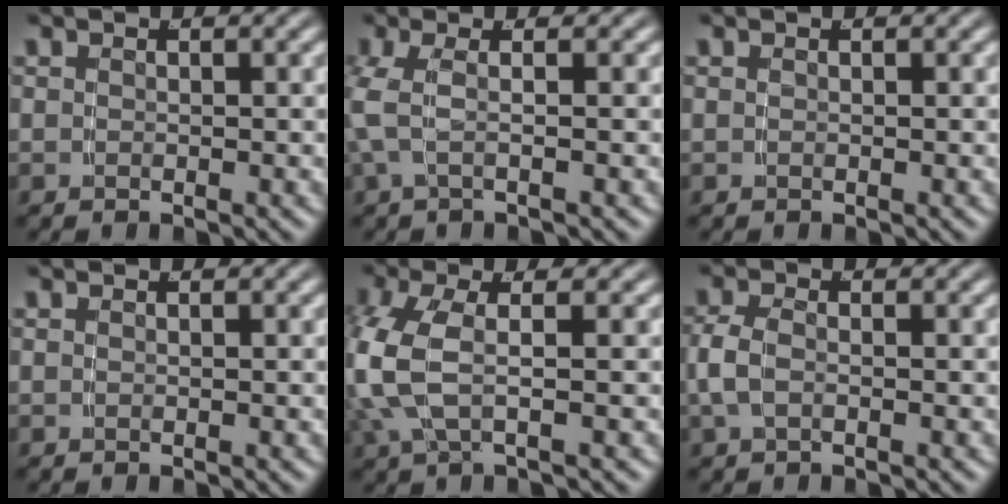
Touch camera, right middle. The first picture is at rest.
{"total": 2.9, "force": [0.2, 0.8, 2.7], "torque": [-0.066, 0.006, 0.002]}
{"total": 0.0}
{"total": 0.0}
{"total": 5.5, "force": [0.2, 3.0, 4.5], "torque": [-0.122, -0.007, 0.008]}
{"total": 1.9, "force": [-0.4, 1.0, 1.7], "torque": [-0.050, -0.008, 0.000]}